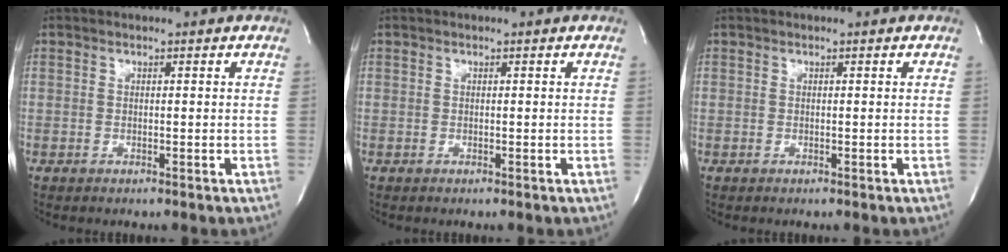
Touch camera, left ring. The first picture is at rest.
{"total": 0.0}
{"total": 0.0}